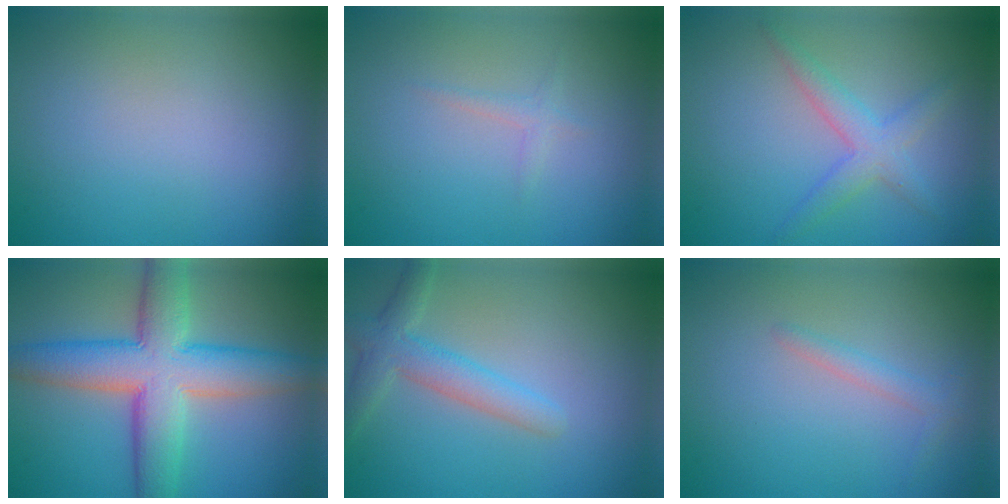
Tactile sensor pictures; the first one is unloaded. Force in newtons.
{"total": 0.8, "press": 0.8, "slide": 0.1}
{"total": 2.9, "press": 2.9, "slide": 0.1}
{"total": 9.8, "press": 9.8, "slide": 0.5}
{"total": 3.4, "press": 3.4, "slide": 0.3}
{"total": 1.3, "press": 1.3, "slide": 0.1}